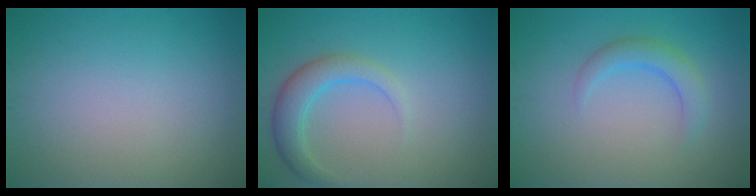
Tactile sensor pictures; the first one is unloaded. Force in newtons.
{"total": 3.2, "press": 3.2, "slide": 0.0}
{"total": 2.4, "press": 2.4, "slide": 0.1}